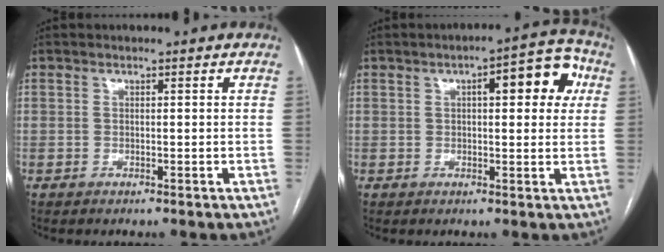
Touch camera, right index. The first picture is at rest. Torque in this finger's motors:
{"motor_torque": [0.29, 0.13, 0.12, 0.07]}